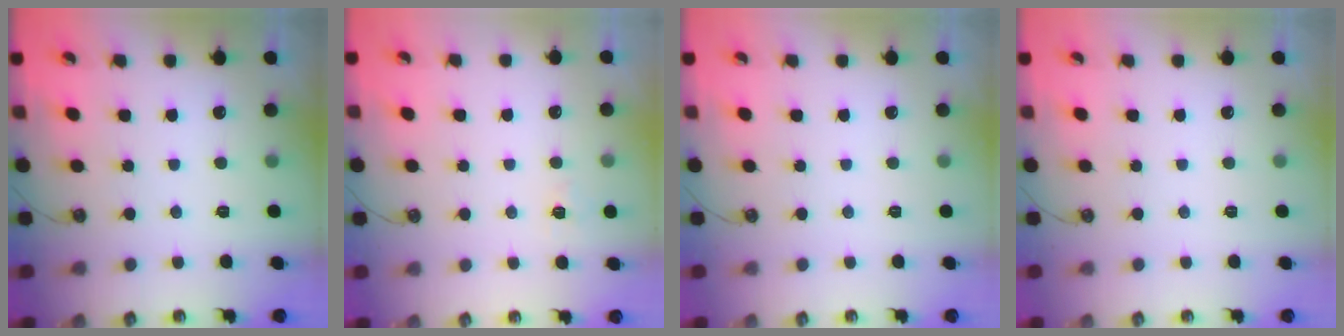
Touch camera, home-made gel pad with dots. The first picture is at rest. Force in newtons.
{"total": 3.9, "press": 3.9, "slide": 0.4}
{"total": 0.0}
{"total": 0.0}